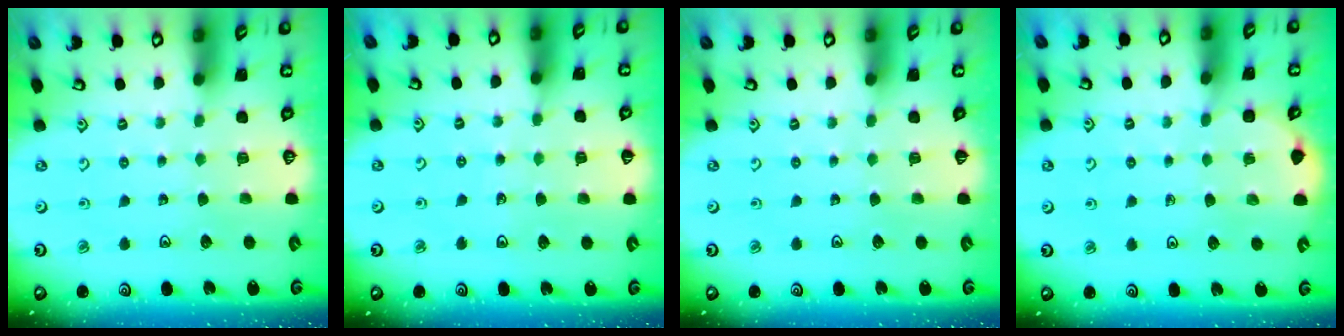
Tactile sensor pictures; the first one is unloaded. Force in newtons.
{"total": 2.4, "press": 2.1, "slide": 1.2}
{"total": 0.0}
{"total": 3.0, "press": 3.0, "slide": 0.3}